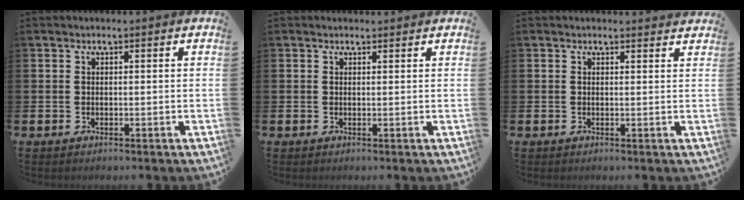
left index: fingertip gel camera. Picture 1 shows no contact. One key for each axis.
{"total": 0.6, "fx": 0.6, "fy": 0.2, "fz": 0.1, "tx": 0.006, "ty": -0.002, "tz": 0.009}
{"total": 0.9, "fx": 0.9, "fy": 0.1, "fz": 0.1, "tx": 0.006, "ty": -0.002, "tz": 0.014}